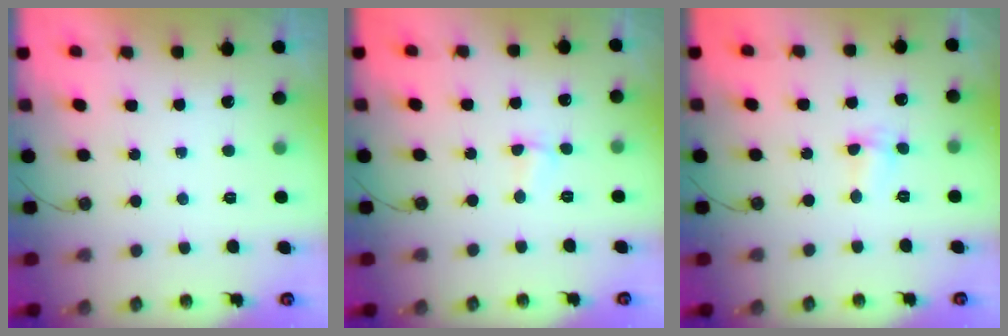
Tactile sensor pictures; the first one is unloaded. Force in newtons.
{"total": 2.7, "press": 2.6, "slide": 0.7}
{"total": 1.7, "press": 1.5, "slide": 0.7}